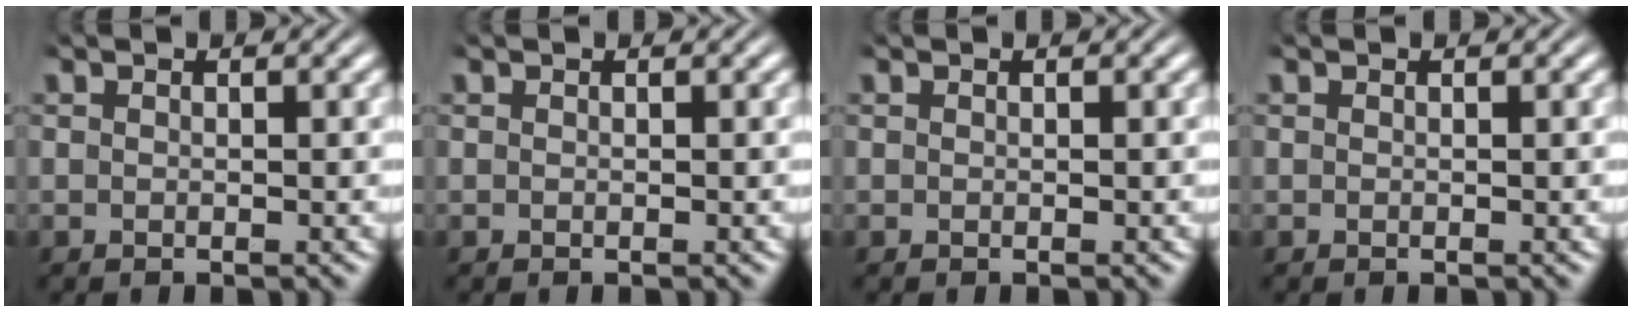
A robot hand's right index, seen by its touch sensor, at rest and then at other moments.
{"total": 0.0}
{"total": 0.0}
{"total": 0.0}